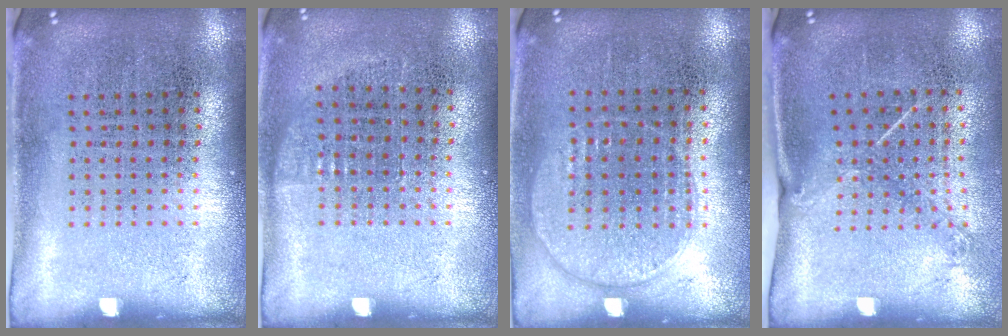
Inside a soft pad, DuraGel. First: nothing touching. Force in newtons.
{"total": 0.7, "press": 0.6, "slide": 0.3}
{"total": 1.0, "press": 0.9, "slide": 0.4}
{"total": 1.4, "press": 1.0, "slide": 1.0}